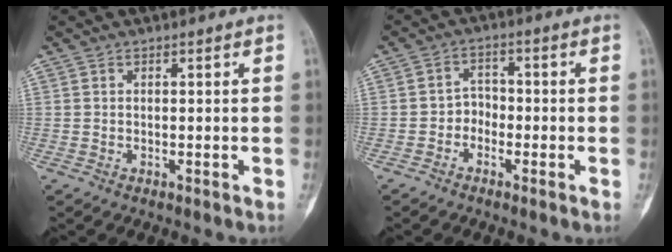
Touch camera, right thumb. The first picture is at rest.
{"total": 3.2, "force": [-1.5, 2.5, 1.2], "torque": [0.004, 0.019, -0.038]}